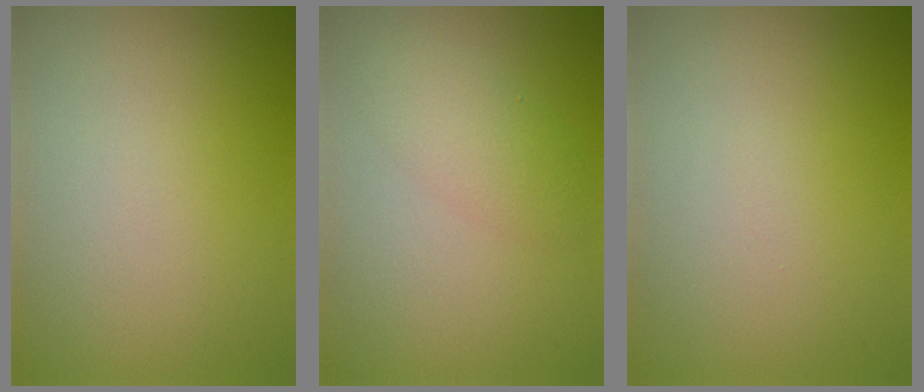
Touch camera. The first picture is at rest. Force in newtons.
{"total": 3.0, "press": 3.0, "slide": 0.1}
{"total": 0.0}